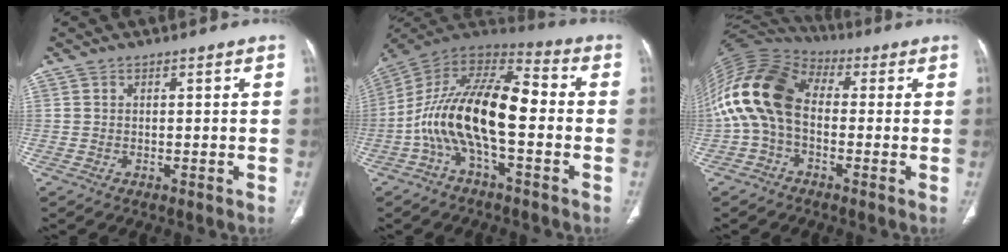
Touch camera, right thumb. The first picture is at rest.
{"total": 18.7, "force": [-3.2, 7.8, 16.8], "torque": [-0.307, 0.059, -0.067]}
{"total": 15.4, "force": [-0.6, 10.0, 11.6], "torque": [-0.239, 0.038, -0.024]}